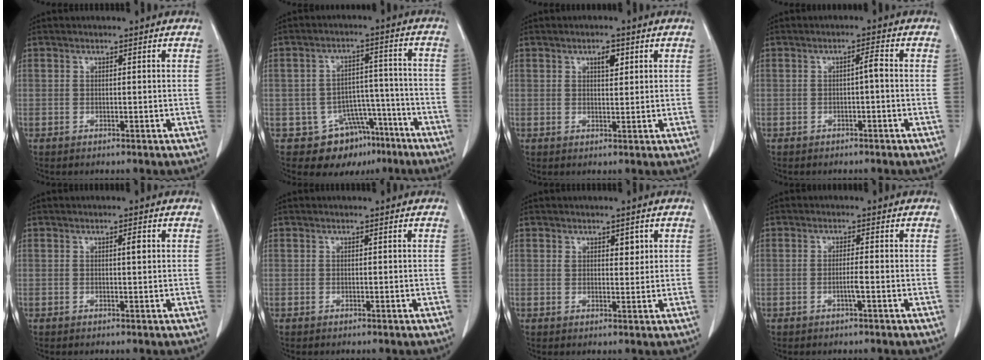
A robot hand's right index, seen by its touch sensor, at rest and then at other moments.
{"total": 9.3, "force": [-6.0, 6.6, 2.7], "torque": [-0.018, 0.039, -0.080]}
{"total": 2.4, "force": [1.2, 1.0, 1.9], "torque": [-0.029, -0.001, 0.019]}
{"total": 1.7, "force": [-0.3, 0.1, 1.7], "torque": [-0.025, 0.004, -0.005]}
{"total": 1.3, "force": [0.4, 0.2, 1.2], "torque": [-0.021, 0.001, 0.006]}
{"total": 0.0}
{"total": 2.2, "force": [1.1, 1.0, 1.6], "torque": [-0.020, -0.002, 0.018]}
{"total": 1.7, "force": [-0.6, -0.2, 1.6], "torque": [-0.030, -0.001, -0.013]}